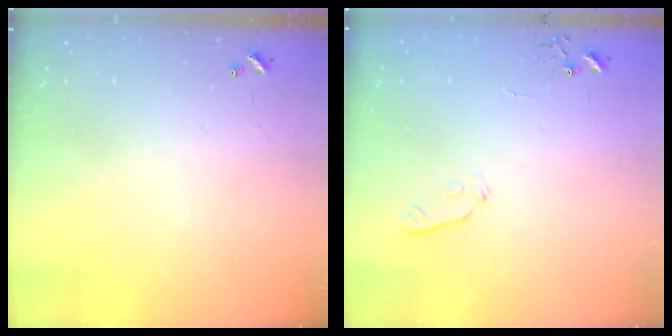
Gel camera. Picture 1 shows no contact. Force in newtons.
{"total": 4.8, "press": 4.7, "slide": 0.7}